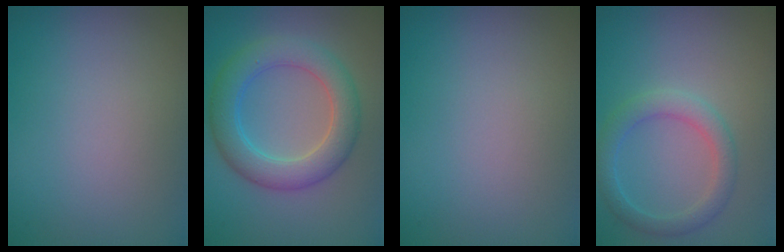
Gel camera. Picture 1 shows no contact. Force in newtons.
{"total": 4.2, "press": 4.2, "slide": 0.3}
{"total": 0.0}
{"total": 2.7, "press": 2.7, "slide": 0.1}